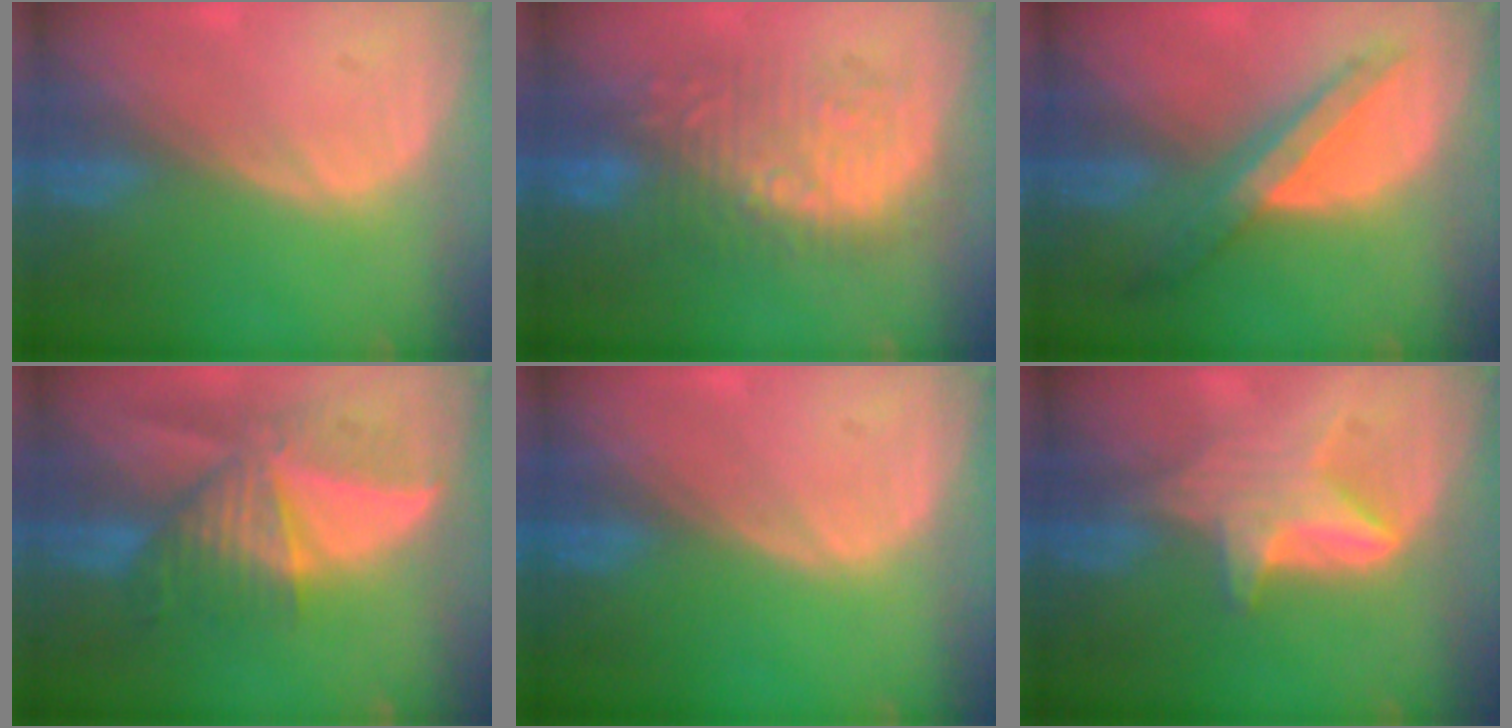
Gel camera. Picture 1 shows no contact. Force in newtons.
{"total": 9.2, "press": 9.2, "slide": 0.3}
{"total": 6.9, "press": 6.3, "slide": 2.9}
{"total": 9.2, "press": 8.3, "slide": 4.0}
{"total": 0.0}
{"total": 6.1, "press": 5.7, "slide": 2.0}